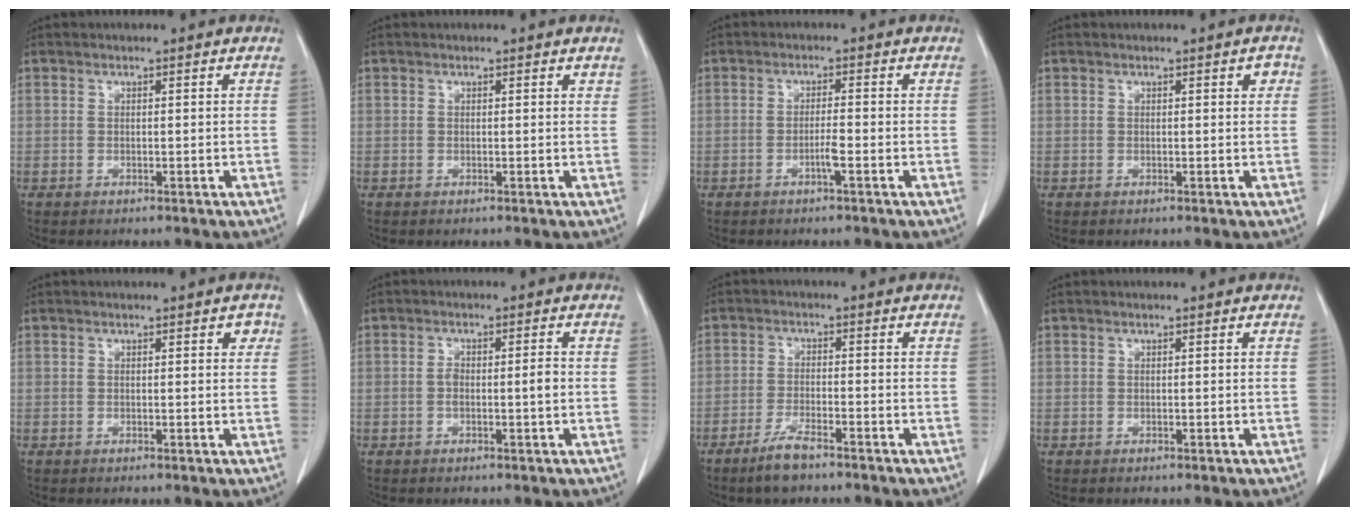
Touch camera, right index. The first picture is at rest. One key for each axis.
{"total": 0.6, "fx": 0.5, "fy": 0.2, "fz": 0.2, "tx": -0.004, "ty": 0.000, "tz": 0.002}
{"total": 2.2, "fx": -1.0, "fy": -0.2, "fz": 1.9, "tx": -0.036, "ty": -0.001, "tz": -0.020}
{"total": 1.2, "fx": 0.5, "fy": 0.5, "fz": 1.0, "tx": -0.010, "ty": 0.002, "tz": 0.004}
{"total": 1.3, "fx": 0.6, "fy": 0.7, "fz": 1.0, "tx": -0.008, "ty": 0.001, "tz": 0.004}
{"total": 2.9, "fx": -0.4, "fy": 0.6, "fz": 2.8, "tx": -0.051, "ty": 0.005, "tz": -0.007}
{"total": 4.6, "fx": -3.5, "fy": 0.8, "fz": 2.9, "tx": -0.061, "ty": -0.005, "tz": -0.065}
{"total": 0.0}